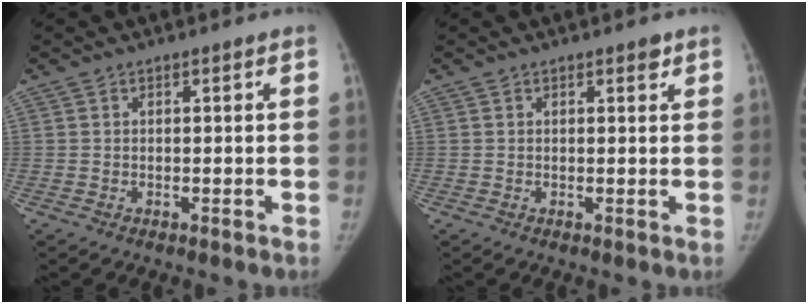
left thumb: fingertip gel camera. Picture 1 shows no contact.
{"total": 1.2, "force": [0.8, 0.5, 0.7], "torque": [-0.004, -0.003, 0.010]}